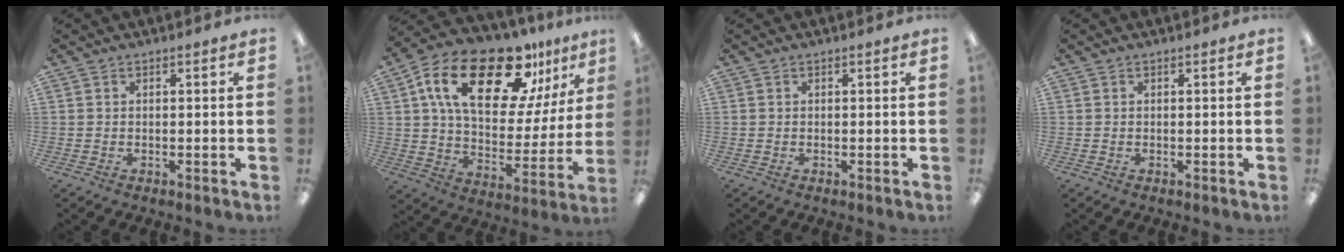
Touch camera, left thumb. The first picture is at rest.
{"total": 24.8, "force": [15.1, 11.1, 16.2], "torque": [-0.269, -0.074, 0.256]}
{"total": 0.0}
{"total": 0.0}